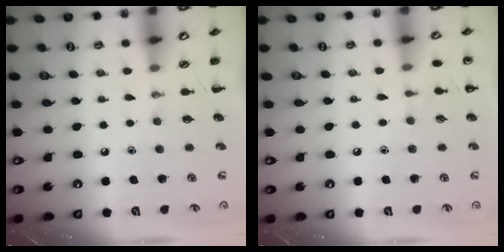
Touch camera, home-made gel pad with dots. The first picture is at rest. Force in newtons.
{"total": 4.4, "press": 4.2, "slide": 1.4}